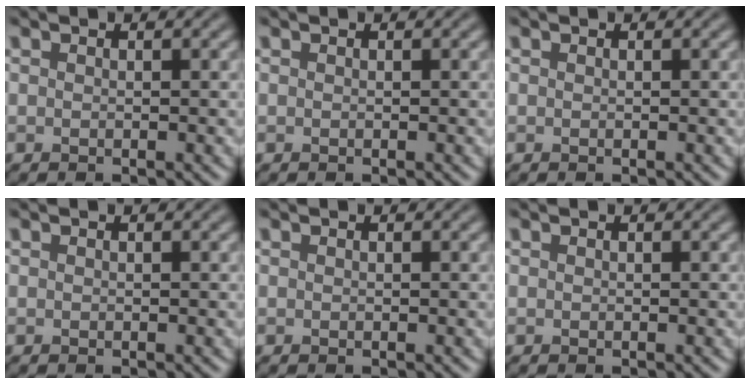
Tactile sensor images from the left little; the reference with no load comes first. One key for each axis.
{"total": 0.0}
{"total": 0.0}
{"total": 0.0}
{"total": 0.0}
{"total": 0.0}